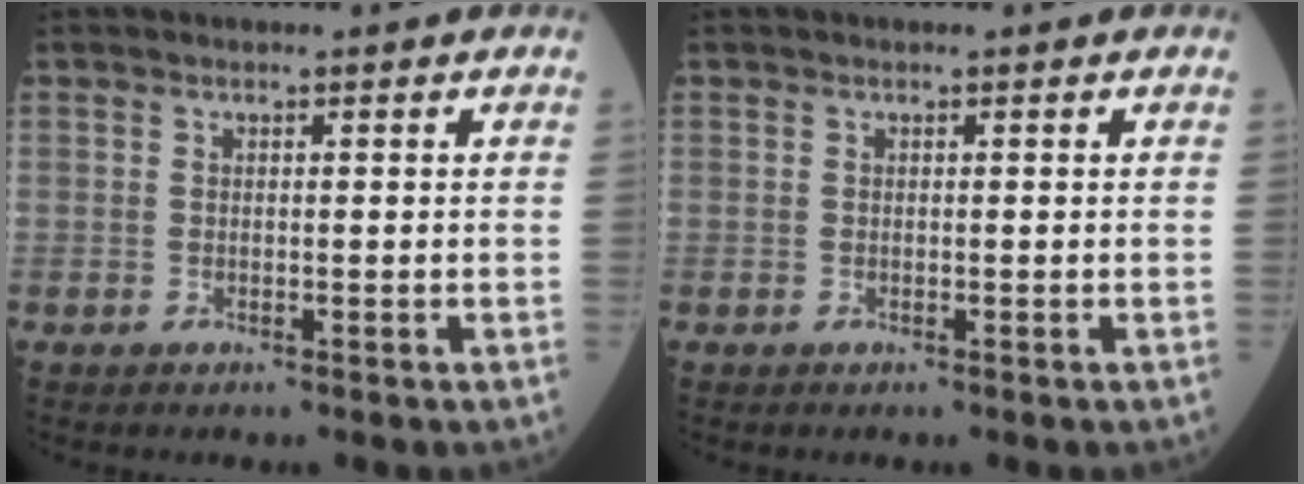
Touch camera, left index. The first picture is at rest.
{"total": 0.0}